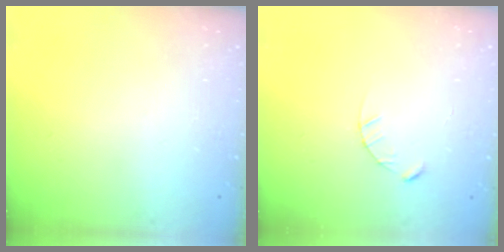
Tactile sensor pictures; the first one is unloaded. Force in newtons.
{"total": 2.4, "press": 2.4, "slide": 0.3}